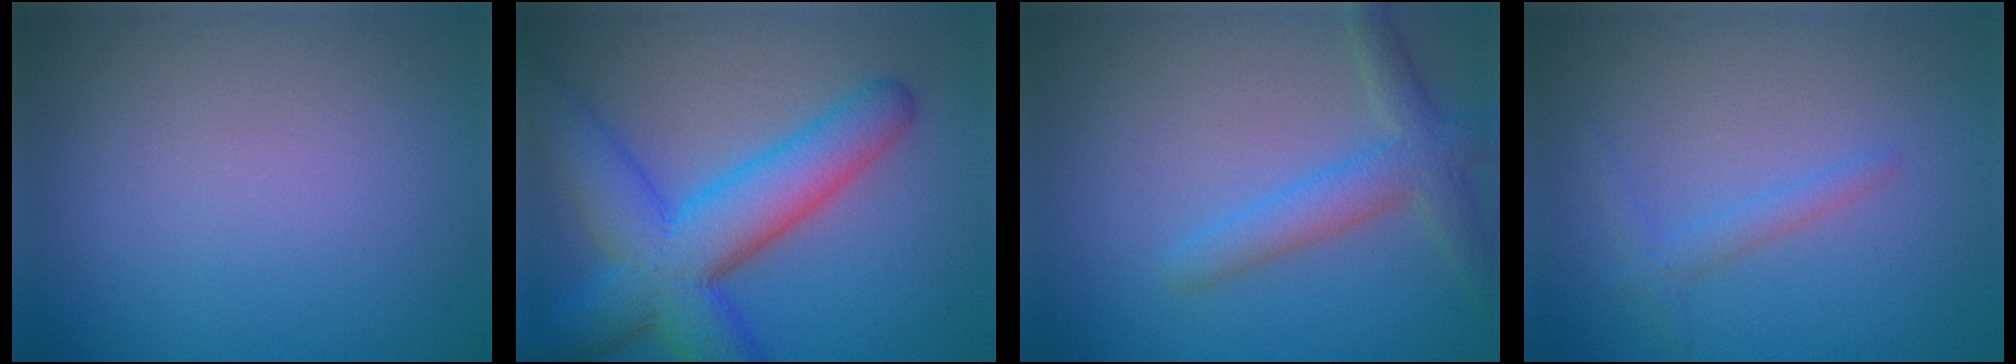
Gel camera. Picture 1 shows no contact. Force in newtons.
{"total": 9.6, "press": 9.6, "slide": 0.2}
{"total": 3.6, "press": 3.6, "slide": 0.0}
{"total": 1.4, "press": 1.4, "slide": 0.1}